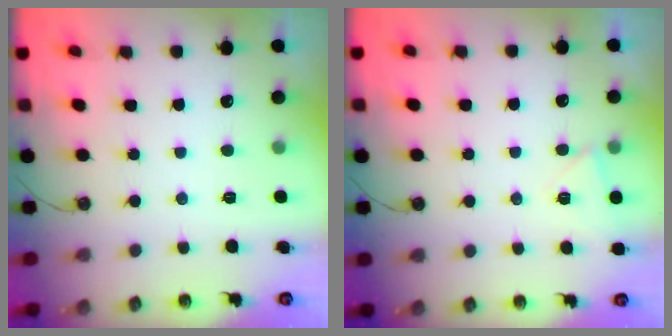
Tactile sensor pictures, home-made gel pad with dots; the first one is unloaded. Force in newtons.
{"total": 4.4, "press": 3.7, "slide": 2.5}